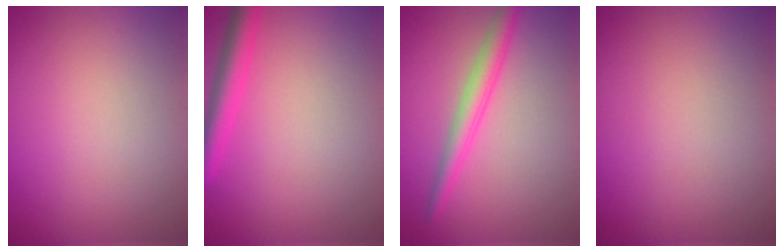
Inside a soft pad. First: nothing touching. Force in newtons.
{"total": 2.8, "press": 2.8, "slide": 0.1}
{"total": 2.7, "press": 2.7, "slide": 0.1}
{"total": 0.0}